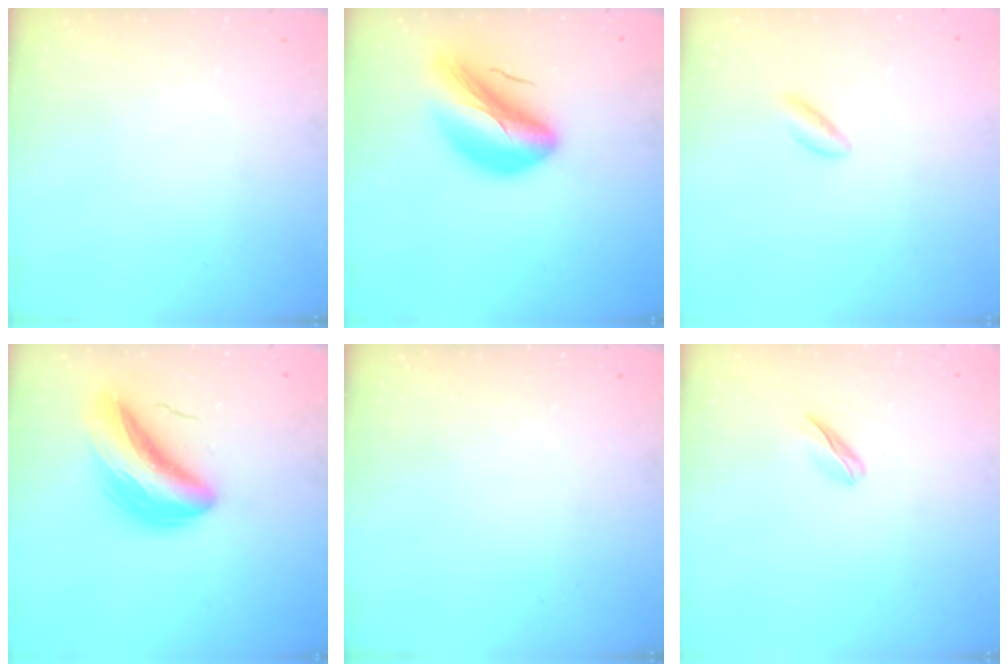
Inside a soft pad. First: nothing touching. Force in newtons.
{"total": 14.6, "press": 14.0, "slide": 4.0}
{"total": 2.7, "press": 2.4, "slide": 1.2}
{"total": 10.9, "press": 10.6, "slide": 2.4}
{"total": 0.0}
{"total": 3.5, "press": 3.2, "slide": 1.2}